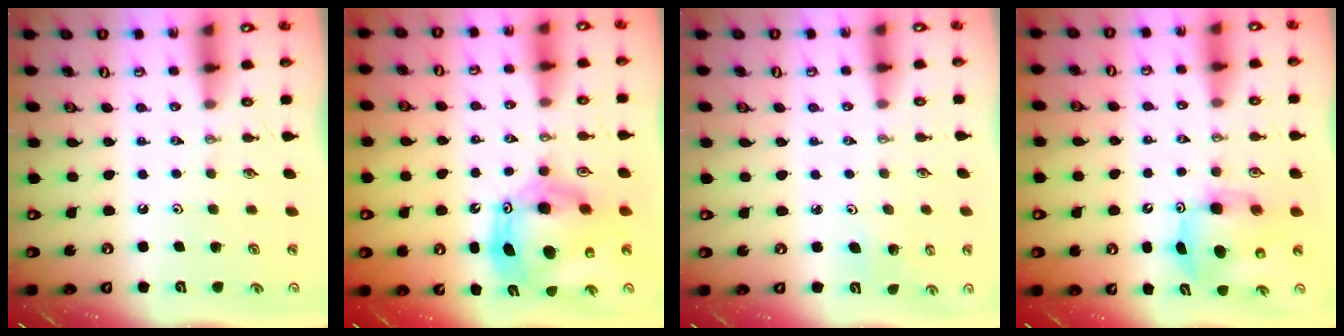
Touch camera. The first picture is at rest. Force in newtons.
{"total": 15.3, "press": 15.2, "slide": 1.5}
{"total": 2.9, "press": 2.8, "slide": 0.8}
{"total": 9.6, "press": 9.4, "slide": 1.9}